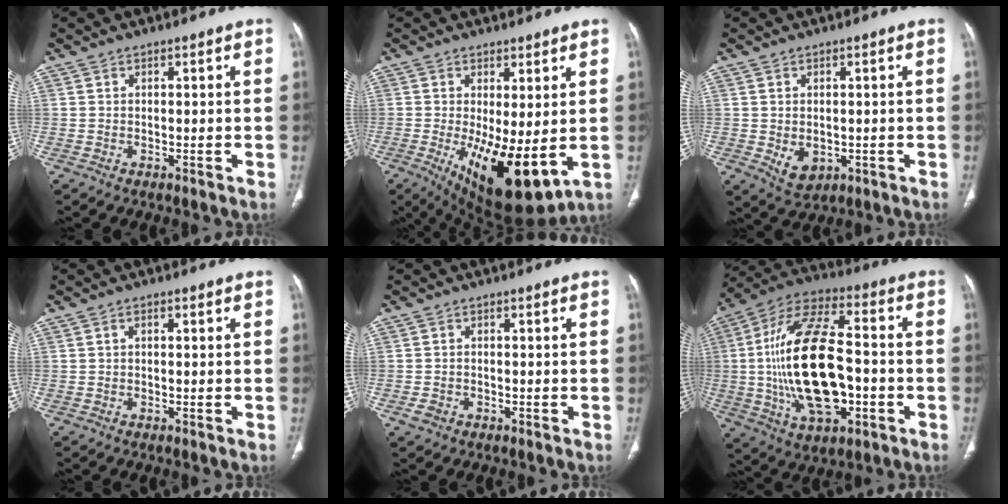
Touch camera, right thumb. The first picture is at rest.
{"total": 14.5, "force": [-2.2, 5.3, 13.3], "torque": [-0.214, -0.031, -0.013]}
{"total": 4.7, "force": [-0.7, 3.4, 3.2], "torque": [-0.045, -0.006, 0.005]}
{"total": 0.8, "force": [0.2, 0.4, 0.7], "torque": [-0.015, 0.005, 0.002]}
{"total": 1.9, "force": [-0.9, 1.5, 0.8], "torque": [-0.013, 0.006, -0.012]}
{"total": 23.3, "force": [-2.5, 11.3, 20.2], "torque": [-0.385, 0.024, -0.037]}